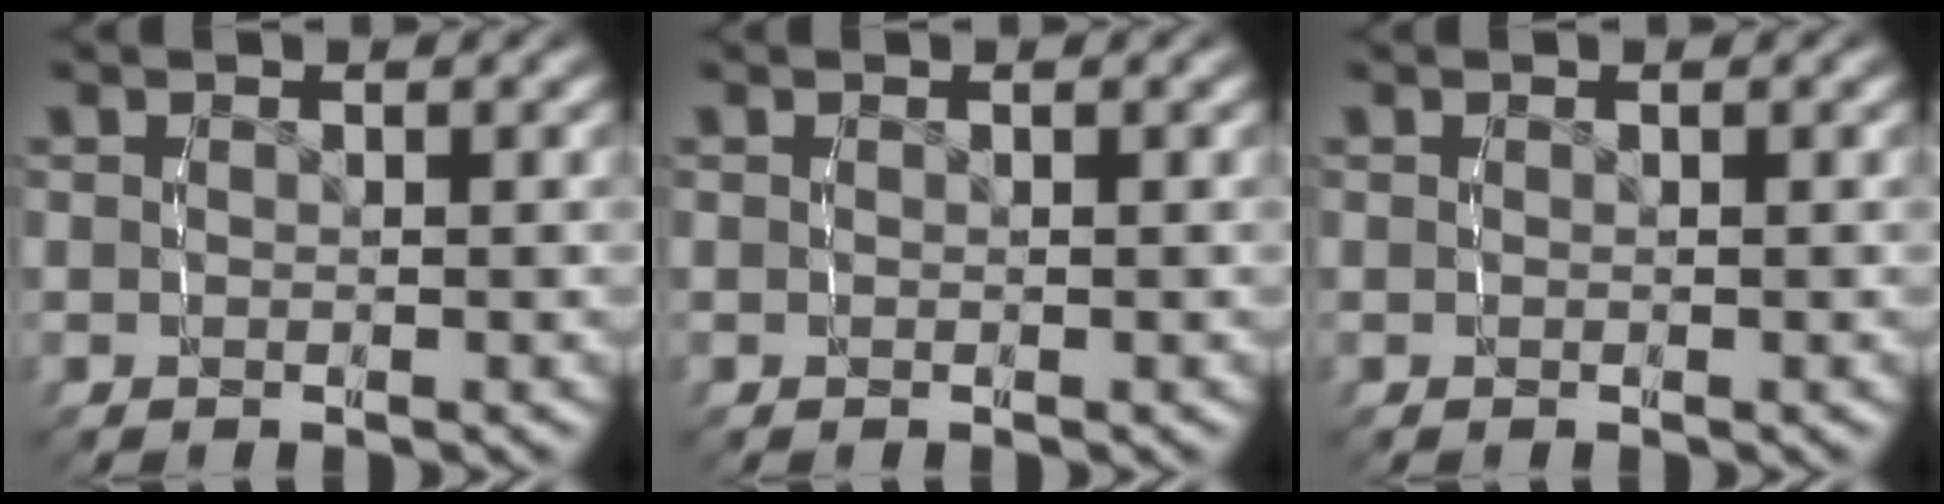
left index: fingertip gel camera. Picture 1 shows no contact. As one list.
[{"total": 0.0}, {"total": 0.0}]